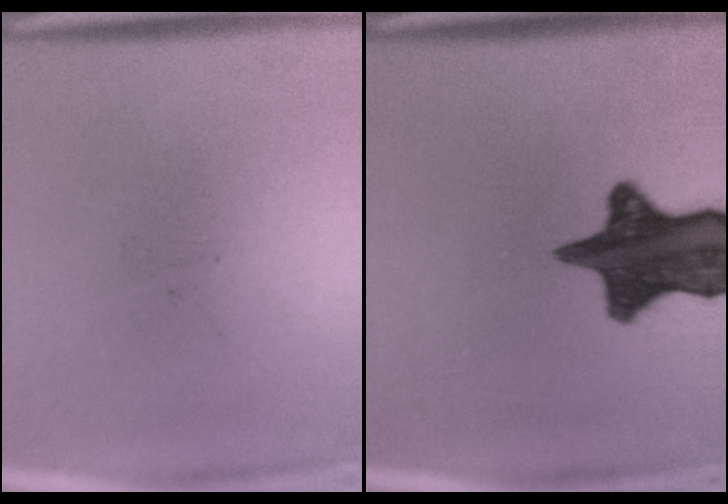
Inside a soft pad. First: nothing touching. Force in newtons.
{"total": 14.0}